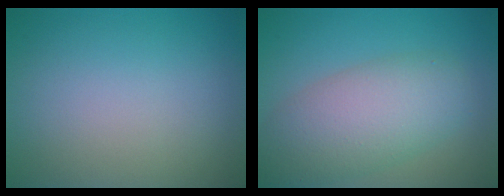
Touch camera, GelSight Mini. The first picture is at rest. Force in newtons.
{"total": 6.6, "press": 6.6, "slide": 0.4}